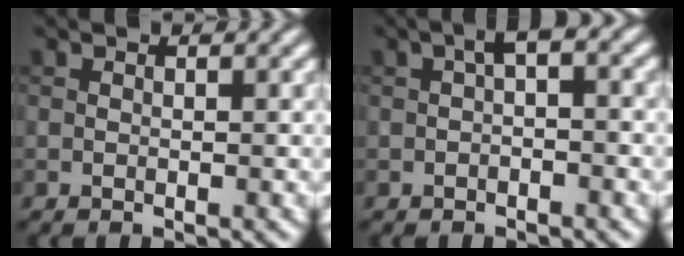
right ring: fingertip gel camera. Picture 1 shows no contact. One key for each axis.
{"total": 2.0, "fx": 0.1, "fy": 0.7, "fz": 1.8, "tx": -0.029, "ty": 0.009, "tz": -0.001}